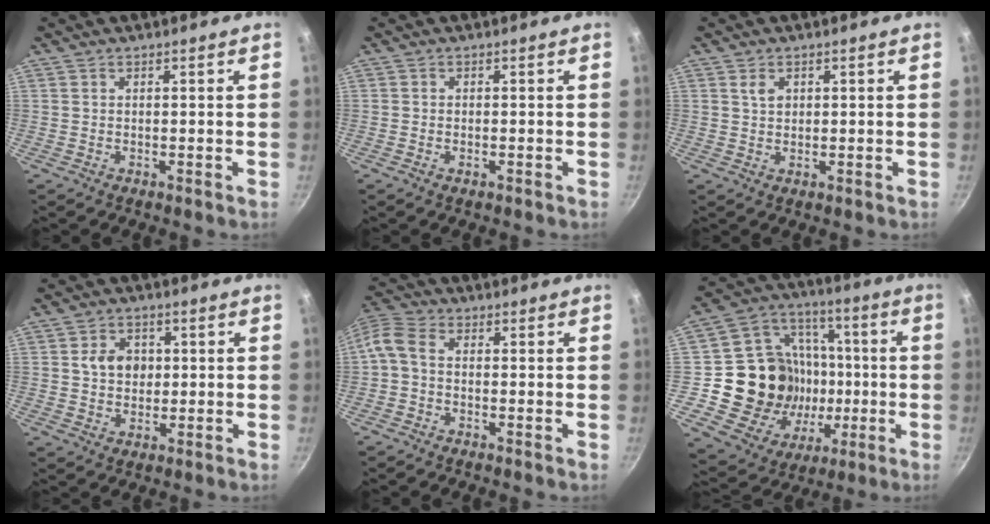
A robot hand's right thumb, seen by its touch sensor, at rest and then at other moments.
{"total": 1.0, "force": [-0.4, 0.5, 0.7], "torque": [-0.014, 0.002, -0.009]}
{"total": 2.3, "force": [0.8, 1.6, 1.4], "torque": [-0.018, -0.004, 0.013]}
{"total": 6.0, "force": [0.8, 4.8, 3.4], "torque": [-0.033, 0.000, 0.008]}
{"total": 5.4, "force": [-1.1, 3.7, 3.8], "torque": [-0.090, 0.025, -0.037]}
{"total": 23.1, "force": [-1.8, 19.8, 11.6], "torque": [-0.178, 0.027, -0.019]}